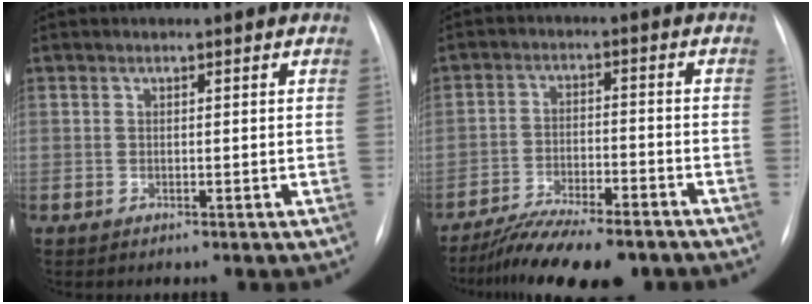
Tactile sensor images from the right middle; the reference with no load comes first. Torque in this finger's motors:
{"motor_torque": [1.06, -1.08, 0.21, 0.06]}